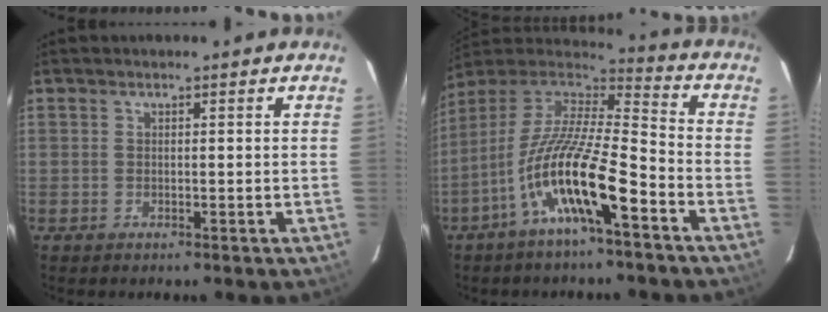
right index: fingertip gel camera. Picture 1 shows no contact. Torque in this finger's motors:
{"motor_torque": [1.44, -0.70, 1.05, 0.21]}